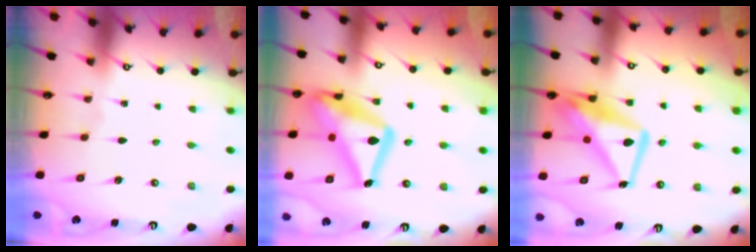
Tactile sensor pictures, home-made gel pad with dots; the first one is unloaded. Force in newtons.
{"total": 22.6, "press": 22.5, "slide": 1.7}
{"total": 14.6, "press": 14.5, "slide": 1.3}